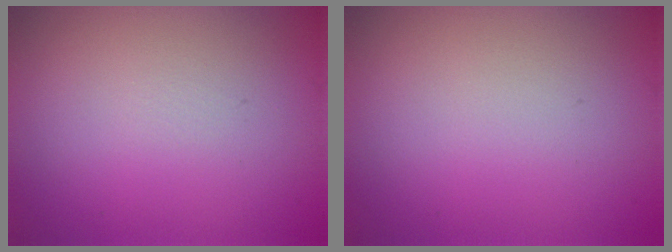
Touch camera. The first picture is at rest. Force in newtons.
{"total": 0.0}